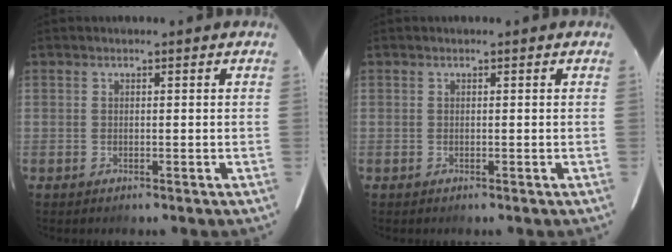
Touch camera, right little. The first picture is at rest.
{"total": 0.0}